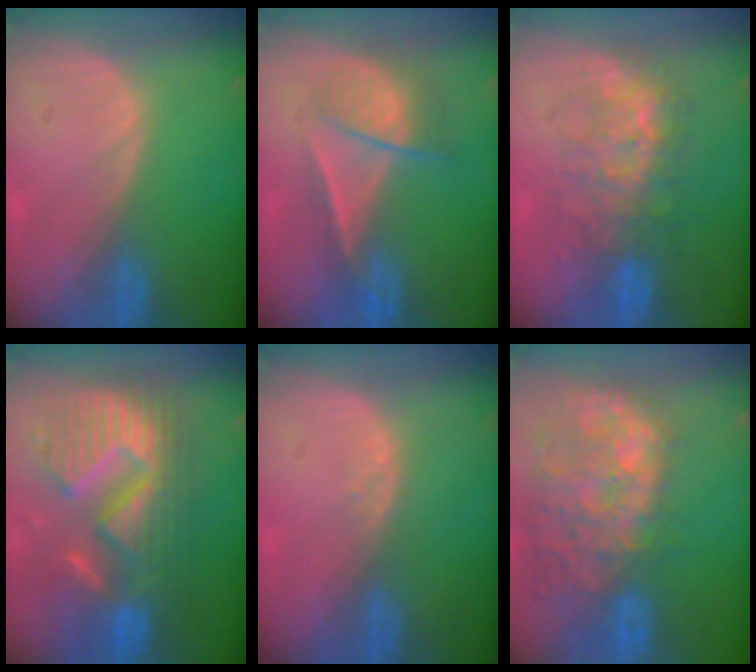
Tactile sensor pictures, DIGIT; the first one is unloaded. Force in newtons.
{"total": 7.1, "press": 6.1, "slide": 3.7}
{"total": 7.7, "press": 7.6, "slide": 1.4}
{"total": 13.2, "press": 13.2, "slide": 1.3}
{"total": 1.1, "press": 0.8, "slide": 0.7}
{"total": 14.2, "press": 11.6, "slide": 8.1}